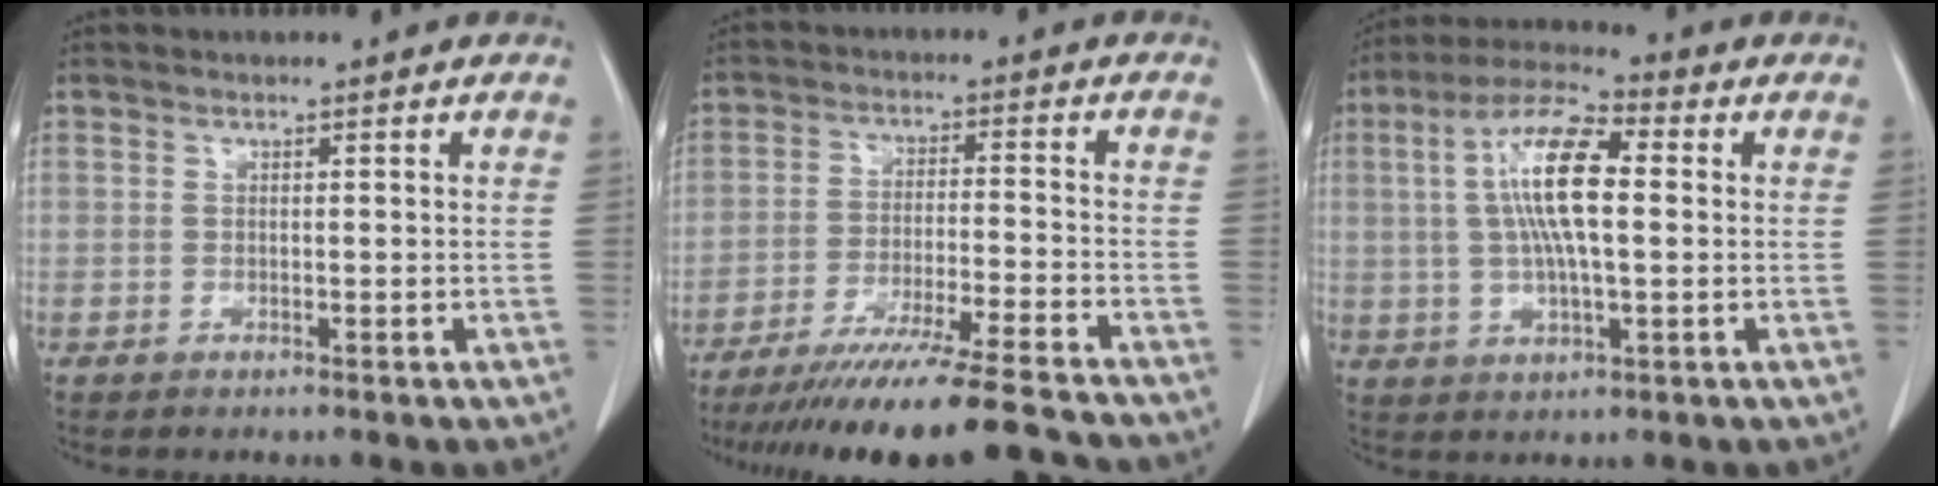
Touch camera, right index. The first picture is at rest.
{"total": 17.3, "force": [-15.1, -1.1, 8.4], "torque": [-0.126, -0.041, -0.240]}
{"total": 12.0, "force": [1.5, 2.9, 11.6], "torque": [-0.229, 0.021, 0.023]}